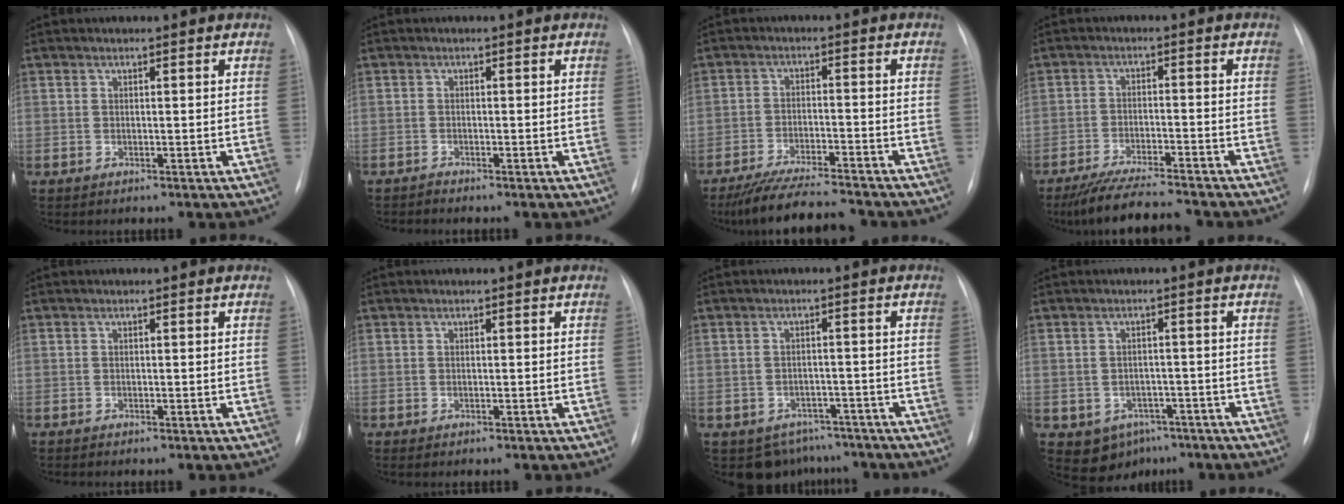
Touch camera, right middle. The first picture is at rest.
{"total": 0.6, "force": [-0.6, -0.1, -0.1], "torque": [0.002, -0.003, -0.012]}
{"total": 11.6, "force": [-10.4, 0.9, 4.9], "torque": [-0.081, -0.015, -0.168]}
{"total": 10.7, "force": [-9.6, 0.4, 4.8], "torque": [-0.079, -0.020, -0.155]}
{"total": 0.0}
{"total": 0.5, "force": [-0.4, 0.2, 0.3], "torque": [-0.010, -0.002, -0.006]}
{"total": 6.6, "force": [-5.5, 3.6, -0.3], "torque": [0.013, 0.020, -0.069]}
{"total": 6.4, "force": [-3.6, 4.9, 1.9], "torque": [-0.024, 0.013, -0.039]}